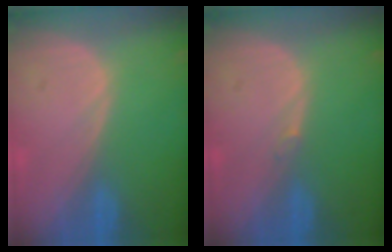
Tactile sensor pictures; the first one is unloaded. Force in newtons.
{"total": 0.6, "press": 0.5, "slide": 0.3}